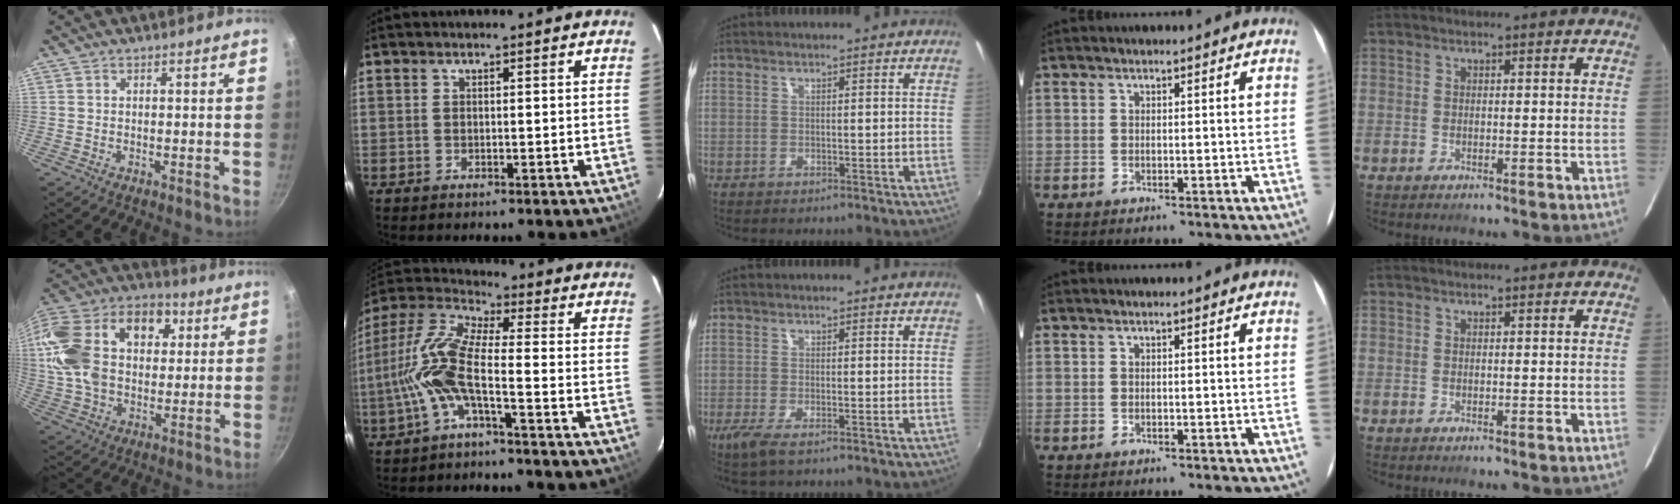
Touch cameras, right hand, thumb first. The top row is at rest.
{"thumb": {"total": 26.0, "force": [5.1, 18.0, 18.1], "torque": [-0.343, 0.039, 0.078]}, "index": {"total": 10.8, "force": [-3.2, 1.9, 10.1], "torque": [-0.227, 0.009, -0.068]}, "middle": {"total": 3.9, "force": [-2.4, 0.5, 3.0], "torque": [-0.067, -0.015, -0.045]}}